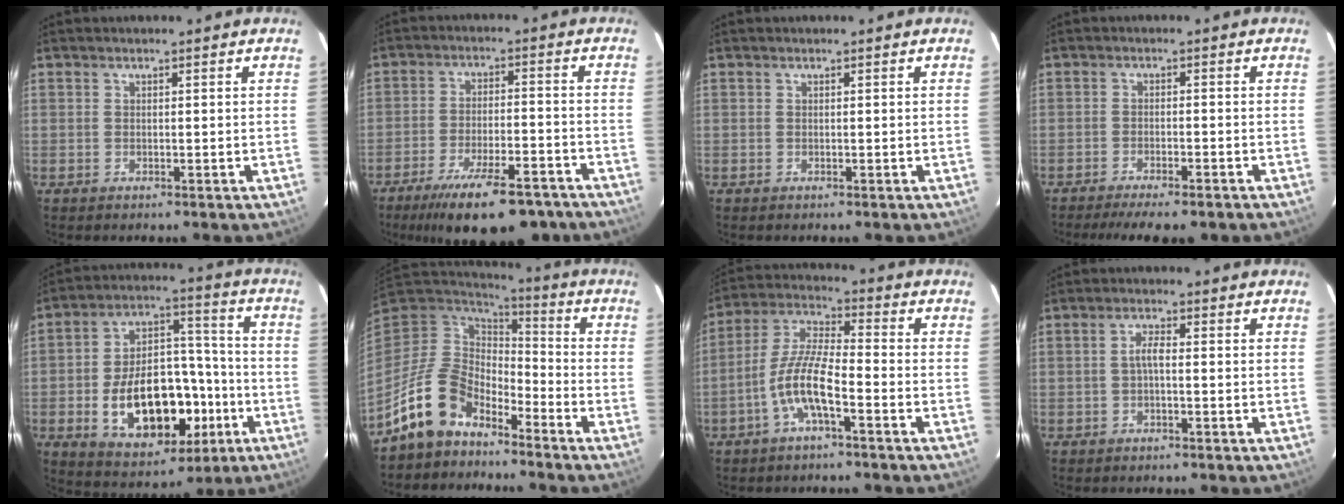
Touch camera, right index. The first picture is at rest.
{"total": 18.1, "force": [-13.7, 5.3, 10.5], "torque": [-0.190, -0.027, -0.197]}
{"total": 0.0}
{"total": 9.2, "force": [-7.7, 1.7, 4.9], "torque": [-0.107, -0.023, -0.116]}
{"total": 21.0, "force": [-6.6, 12.2, 15.7], "torque": [-0.296, 0.030, -0.079]}
{"total": 12.2, "force": [-8.9, 6.5, 5.2], "torque": [-0.117, 0.014, -0.163]}
{"total": 9.4, "force": [-4.3, 1.9, 8.2], "torque": [-0.179, 0.007, -0.084]}
{"total": 2.0, "force": [-0.5, 0.4, 1.9], "torque": [-0.039, 0.007, -0.011]}